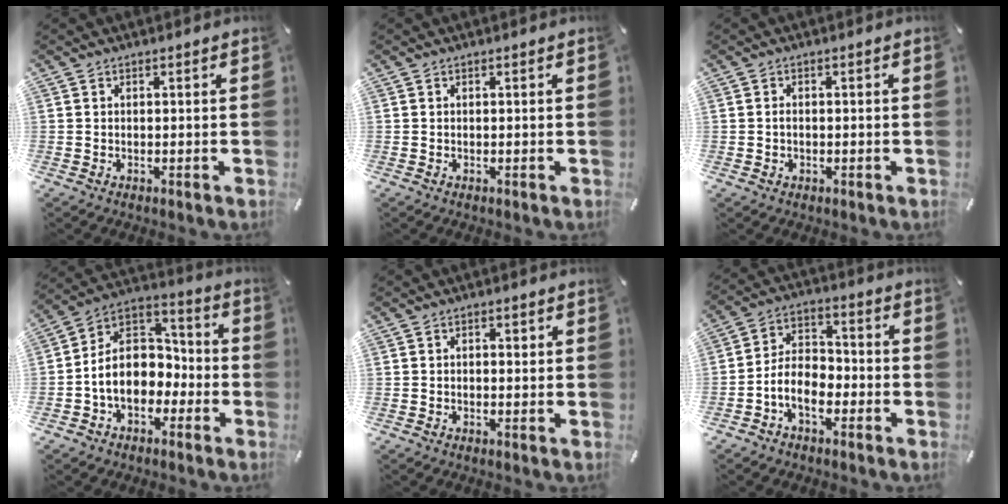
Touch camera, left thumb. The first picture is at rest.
{"total": 0.0}
{"total": 1.5, "force": [-0.2, 1.1, 1.1], "torque": [-0.021, 0.004, -0.005]}
{"total": 11.6, "force": [-3.1, 9.5, 5.9], "torque": [-0.136, 0.008, -0.058]}
{"total": 1.5, "force": [0.0, 0.9, 1.2], "torque": [-0.023, 0.006, -0.003]}
{"total": 8.4, "force": [-4.3, 5.3, 4.9], "torque": [-0.102, 0.018, -0.080]}